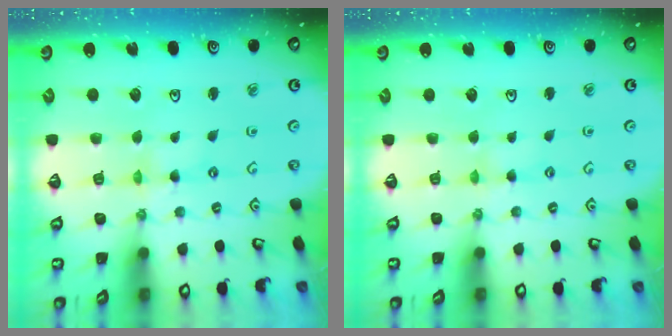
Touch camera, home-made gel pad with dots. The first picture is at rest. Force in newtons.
{"total": 2.6, "press": 2.5, "slide": 0.4}